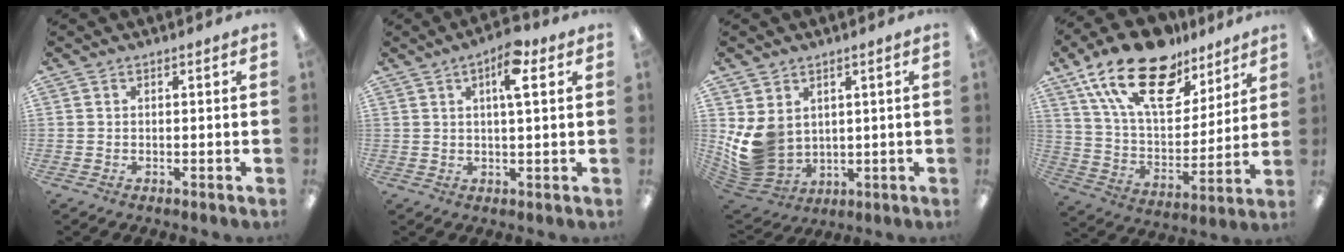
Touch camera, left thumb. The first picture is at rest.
{"total": 7.1, "force": [3.3, 2.0, 6.0], "torque": [-0.093, -0.003, 0.048]}
{"total": 10.4, "force": [1.8, 8.8, 5.3], "torque": [-0.137, -0.018, 0.043]}
{"total": 22.5, "force": [14.6, 11.0, 13.0], "torque": [-0.237, -0.079, 0.258]}